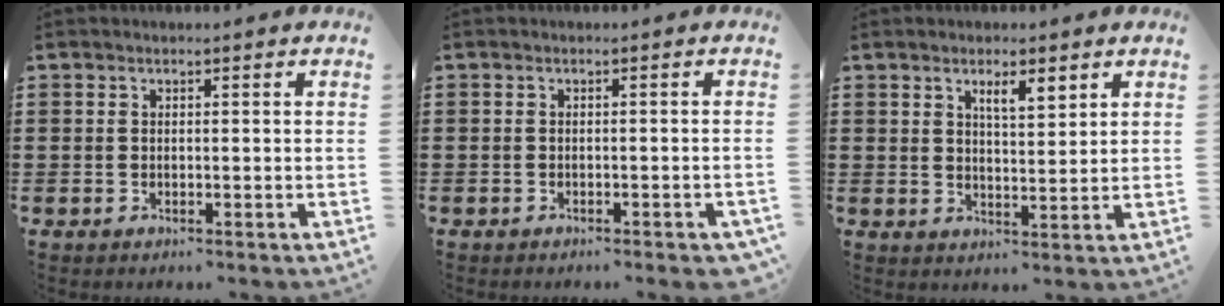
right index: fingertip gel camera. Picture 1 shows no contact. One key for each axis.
{"total": 0.9, "fx": -0.8, "fy": 0.1, "fz": 0.5, "tx": -0.011, "ty": -0.003, "tz": -0.014}
{"total": 3.7, "fx": 2.3, "fy": 0.9, "fz": 2.8, "tx": -0.043, "ty": -0.001, "tz": 0.035}